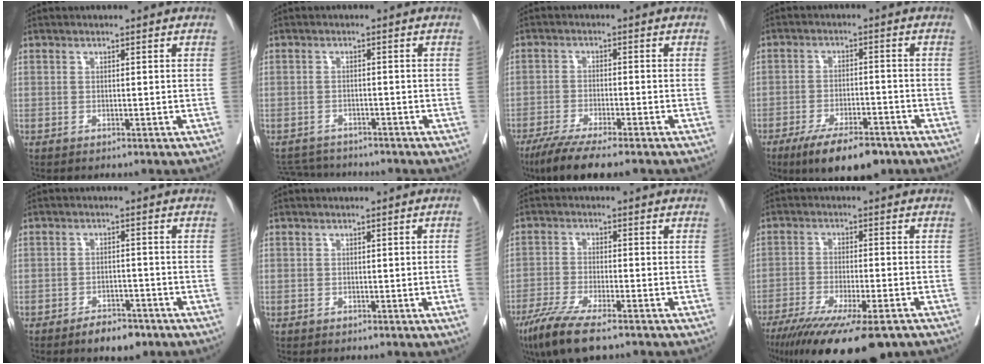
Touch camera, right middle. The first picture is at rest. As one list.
[{"total": 6.0, "force": [-5.9, 1.1, 0.9], "torque": [-0.017, -0.003, -0.090]}, {"total": 9.5, "force": [-7.5, 0.7, 5.8], "torque": [-0.094, -0.023, -0.120]}, {"total": 10.6, "force": [-7.7, 3.2, 6.6], "torque": [-0.107, -0.012, -0.124]}, {"total": 4.8, "force": [-3.5, 1.9, 2.6], "torque": [-0.042, 0.001, -0.049]}, {"total": 1.7, "force": [-0.3, 0.1, 1.7], "torque": [-0.032, 0.005, -0.002]}, {"total": 9.0, "force": [-6.3, 1.1, 6.2], "torque": [-0.116, -0.024, -0.109]}, {"total": 18.3, "force": [-13.7, 2.7, 11.9], "torque": [-0.174, -0.045, -0.213]}]